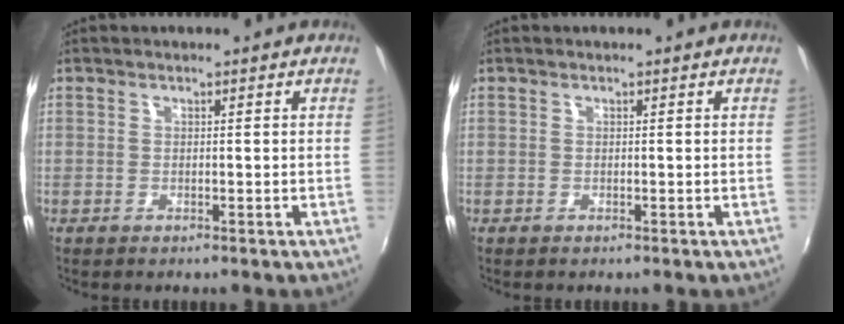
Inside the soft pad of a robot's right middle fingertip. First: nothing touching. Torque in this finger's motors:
{"motor_torque": [0.04, -0.09, 0.06, 0.00]}